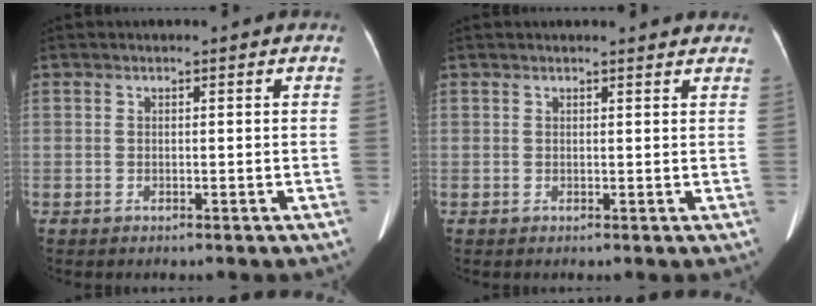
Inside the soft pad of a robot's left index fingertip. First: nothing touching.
{"total": 3.9, "force": [3.7, 0.8, 0.8], "torque": [-0.008, 0.015, 0.033]}